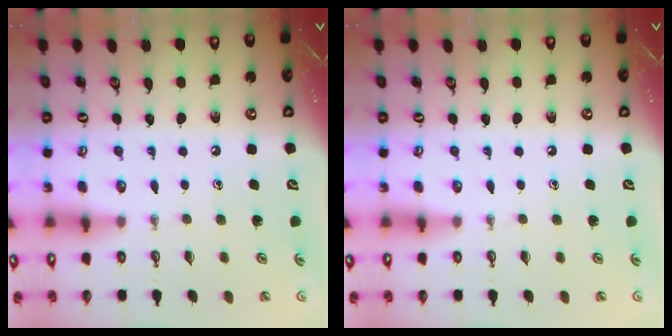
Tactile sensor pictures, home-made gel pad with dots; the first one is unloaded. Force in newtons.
{"total": 0.0}